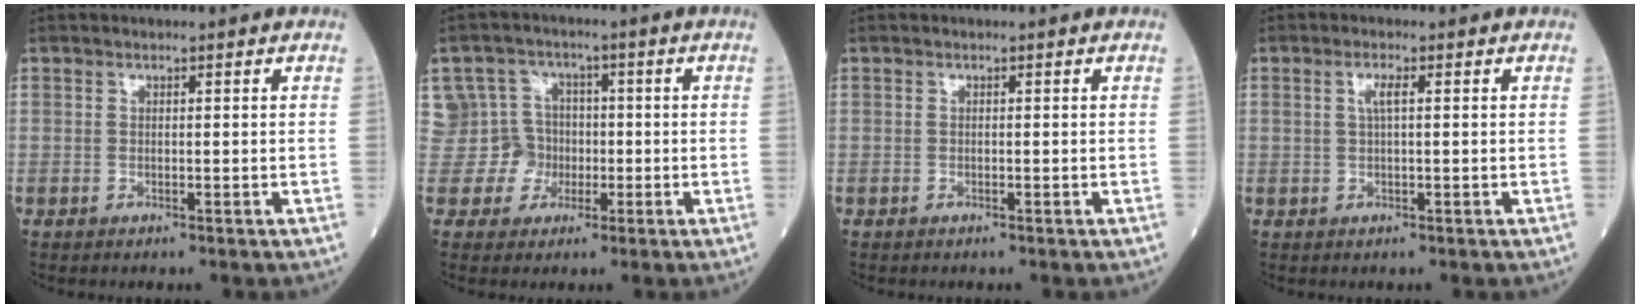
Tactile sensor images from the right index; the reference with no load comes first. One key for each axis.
{"total": 6.5, "fx": -0.5, "fy": 6.5, "fz": -0.3, "tx": 0.011, "ty": 0.027, "tz": -0.003}
{"total": 0.0}
{"total": 2.1, "fx": 0.6, "fy": 0.3, "fz": 2.0, "tx": -0.043, "ty": 0.004, "tz": 0.011}